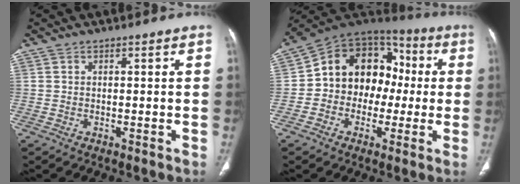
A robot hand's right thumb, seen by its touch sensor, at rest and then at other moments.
{"total": 16.3, "force": [-0.4, 13.0, 9.7], "torque": [-0.100, 0.053, -0.019]}